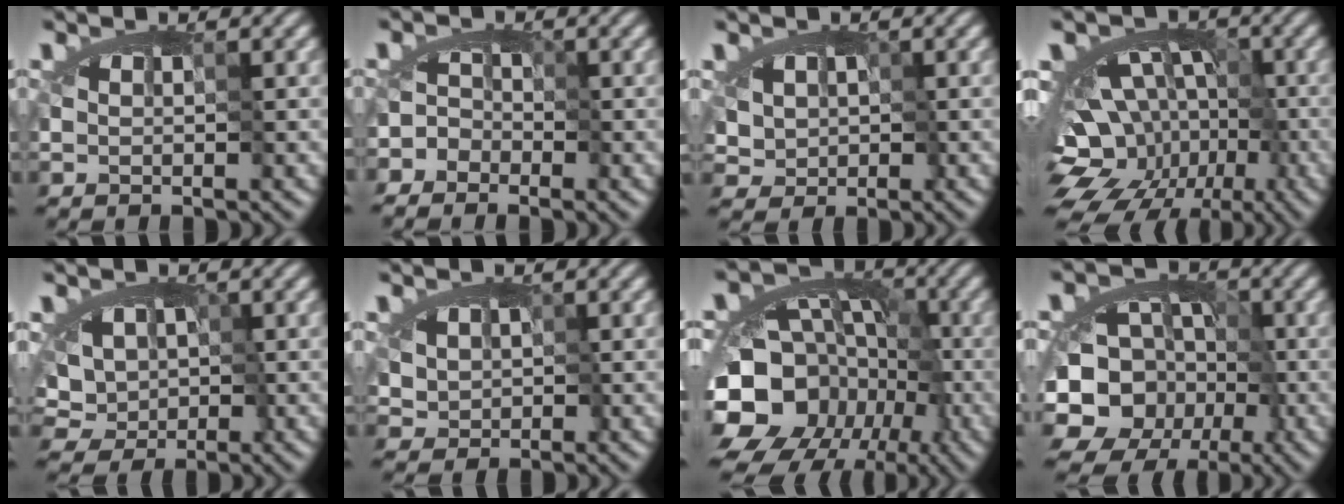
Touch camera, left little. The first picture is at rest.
{"total": 2.7, "force": [-1.6, 2.1, 0.5], "torque": [0.015, 0.011, -0.043]}
{"total": 1.4, "force": [-0.7, 1.2, 0.1], "torque": [-0.004, -0.008, -0.004]}
{"total": 13.5, "force": [-6.0, 9.7, 7.3], "torque": [-0.099, -0.014, -0.086]}
{"total": 3.3, "force": [-0.7, 2.8, 1.6], "torque": [-0.017, 0.003, -0.003]}
{"total": 1.1, "force": [-0.5, 1.0, 0.1], "torque": [-0.006, -0.008, -0.002]}
{"total": 16.3, "force": [-8.7, 12.4, 5.9], "torque": [-0.093, -0.030, -0.156]}
{"total": 11.4, "force": [-6.5, 8.6, 3.7], "torque": [-0.046, -0.020, -0.112]}